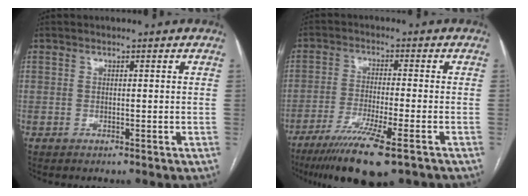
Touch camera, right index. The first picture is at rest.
{"total": 12.0, "force": [-8.0, 0.7, 8.9], "torque": [-0.154, -0.033, -0.128]}